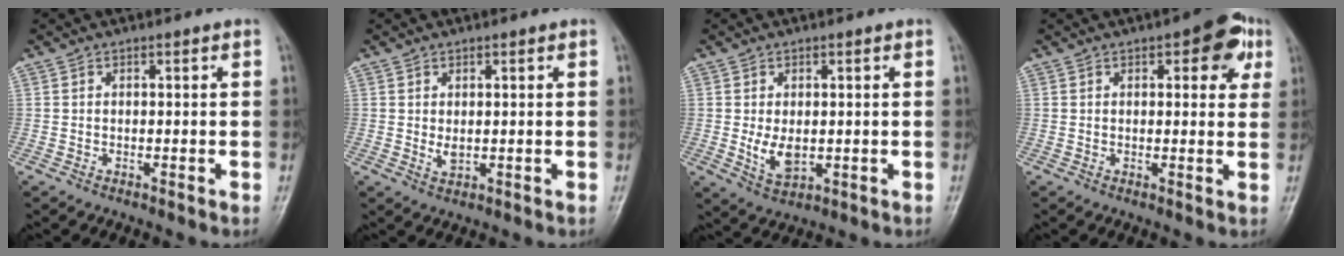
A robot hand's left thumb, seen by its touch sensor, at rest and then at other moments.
{"total": 2.3, "force": [0.4, 1.2, 1.9], "torque": [-0.027, -0.008, 0.012]}
{"total": 5.1, "force": [-0.1, 3.1, 4.0], "torque": [-0.064, -0.013, 0.007]}
{"total": 7.7, "force": [3.3, 3.5, 6.0], "torque": [-0.040, -0.004, 0.030]}